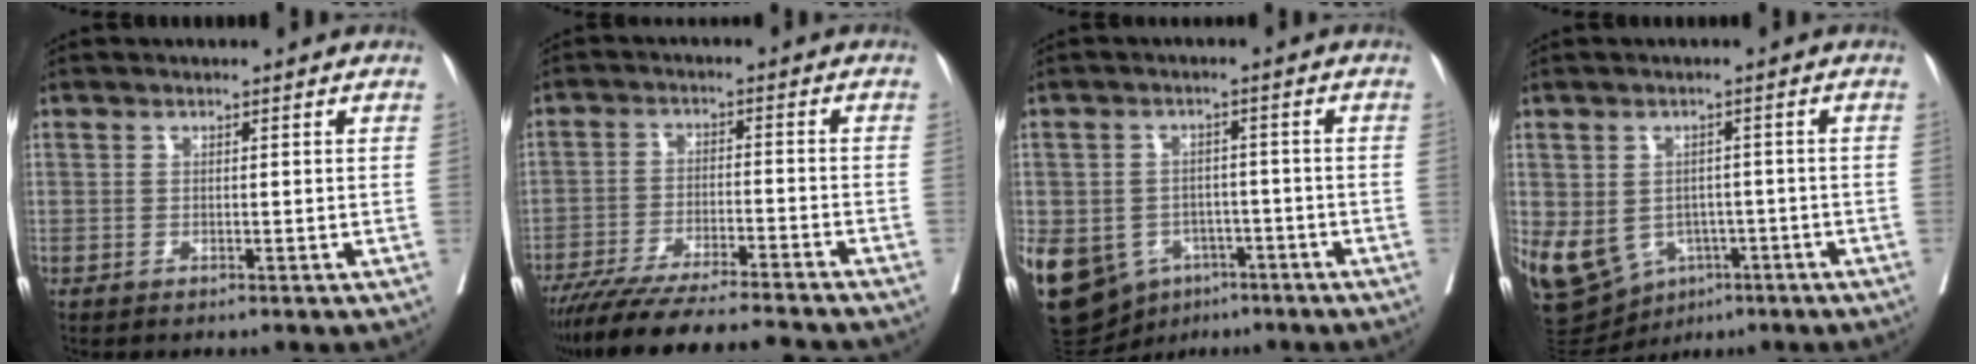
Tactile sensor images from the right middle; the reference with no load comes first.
{"total": 16.6, "force": [-15.0, -0.1, 7.3], "torque": [-0.108, -0.033, -0.232]}
{"total": 22.1, "force": [-9.7, 17.1, 10.2], "torque": [-0.301, -0.007, -0.134]}
{"total": 11.2, "force": [-4.4, 8.6, 5.6], "torque": [-0.118, 0.011, -0.054]}